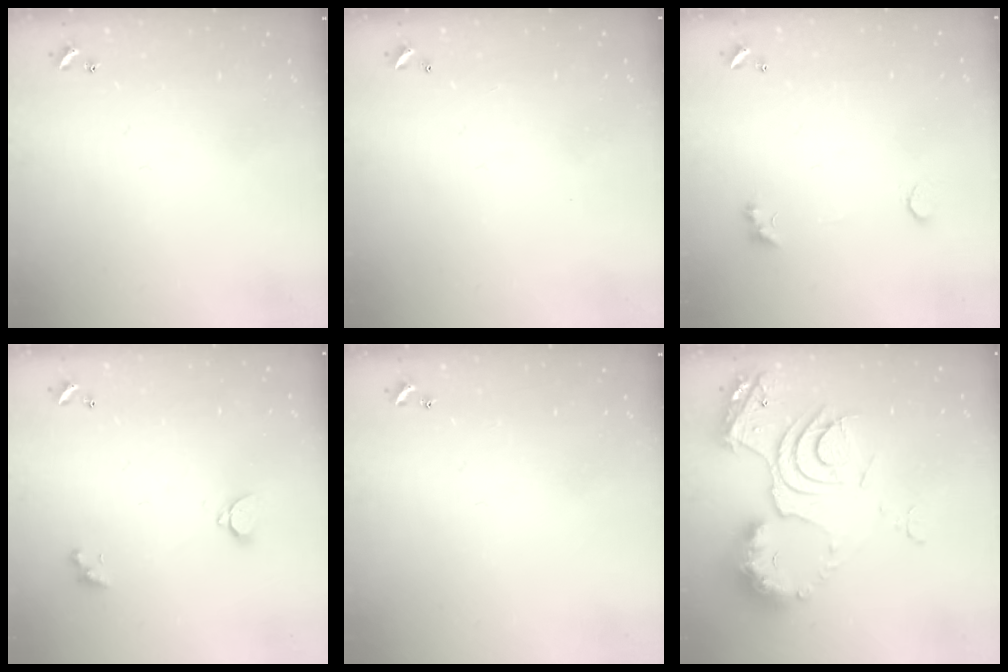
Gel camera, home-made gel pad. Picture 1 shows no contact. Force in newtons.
{"total": 2.7, "press": 2.7, "slide": 0.1}
{"total": 1.4, "press": 1.1, "slide": 0.9}
{"total": 2.1, "press": 1.8, "slide": 1.0}
{"total": 0.0}
{"total": 15.1, "press": 15.0, "slide": 1.3}